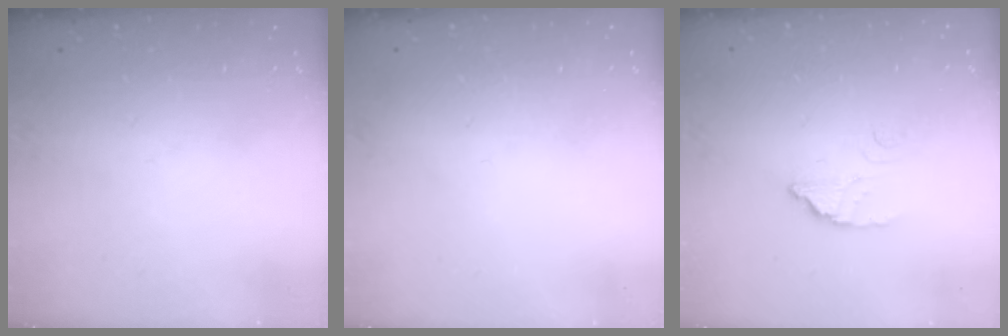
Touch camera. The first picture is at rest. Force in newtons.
{"total": 2.2, "press": 2.2, "slide": 0.1}
{"total": 2.5, "press": 2.5, "slide": 0.1}